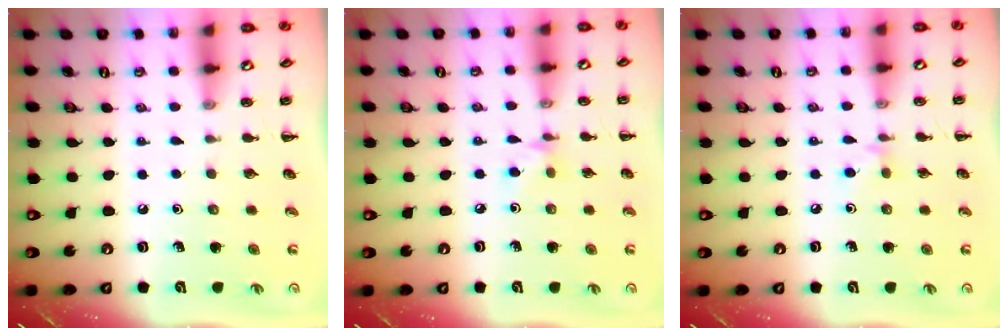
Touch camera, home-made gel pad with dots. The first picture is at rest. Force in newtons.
{"total": 4.4, "press": 4.2, "slide": 1.2}
{"total": 3.5, "press": 3.2, "slide": 1.4}